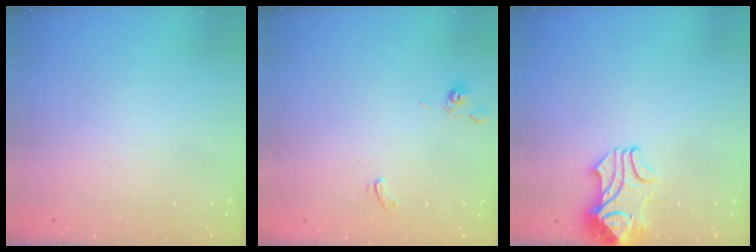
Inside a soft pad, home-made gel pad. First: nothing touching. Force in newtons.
{"total": 0.6, "press": 0.3, "slide": 0.5}
{"total": 2.4, "press": 2.2, "slide": 0.9}